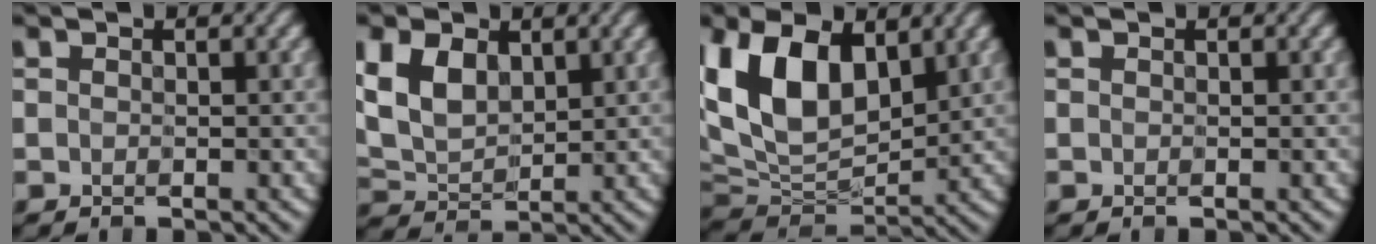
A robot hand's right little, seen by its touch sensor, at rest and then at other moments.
{"total": 5.2, "force": [1.3, 3.4, 3.7], "torque": [-0.082, -0.004, 0.024]}
{"total": 11.3, "force": [3.4, 6.7, 8.4], "torque": [-0.189, 0.004, 0.060]}
{"total": 0.0}